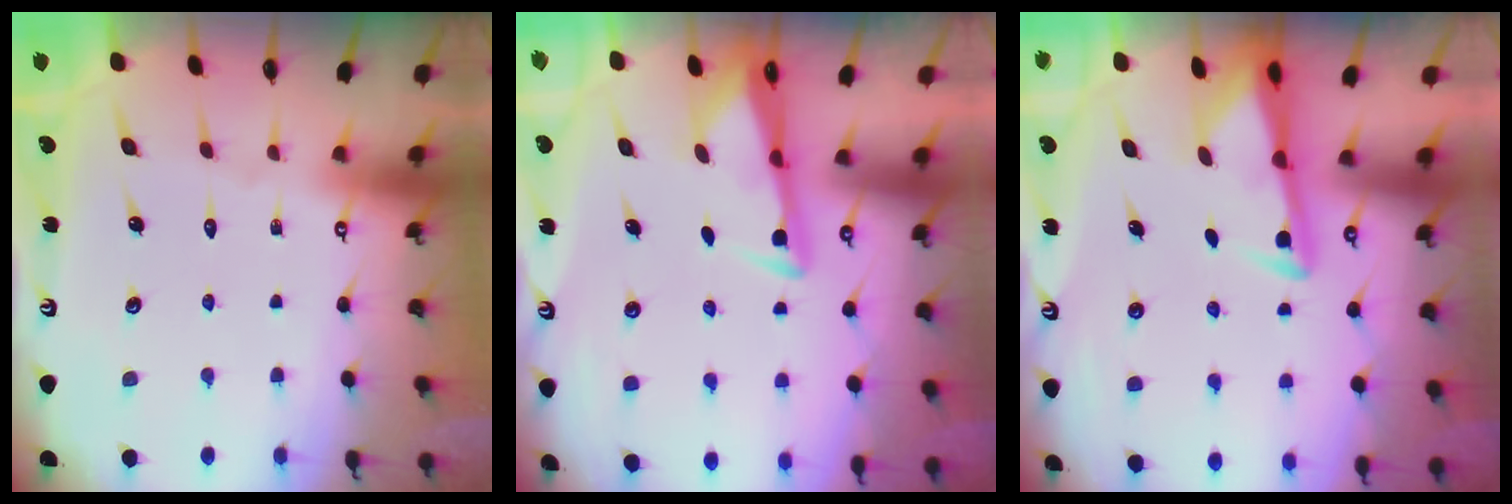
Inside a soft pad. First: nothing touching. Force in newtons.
{"total": 3.4, "press": 3.3, "slide": 0.9}
{"total": 3.1, "press": 3.0, "slide": 0.5}